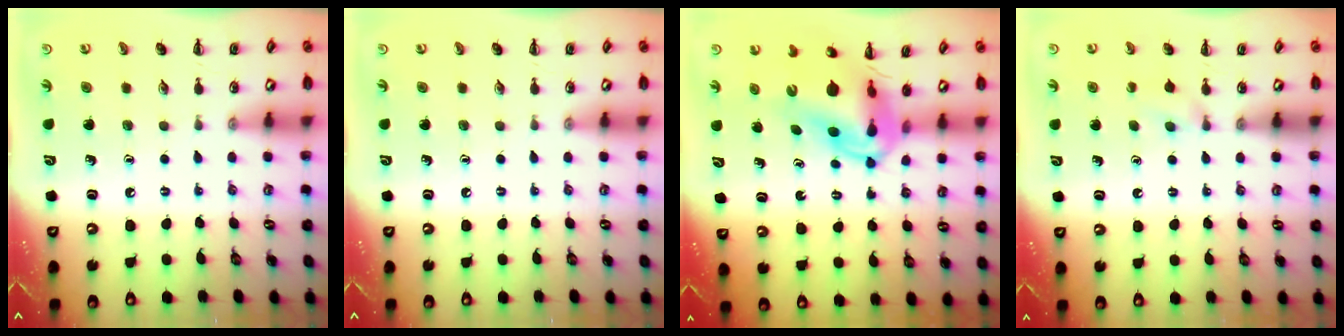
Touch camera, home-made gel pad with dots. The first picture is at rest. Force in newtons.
{"total": 0.0}
{"total": 11.0, "press": 10.5, "slide": 3.4}
{"total": 3.9, "press": 3.7, "slide": 1.4}